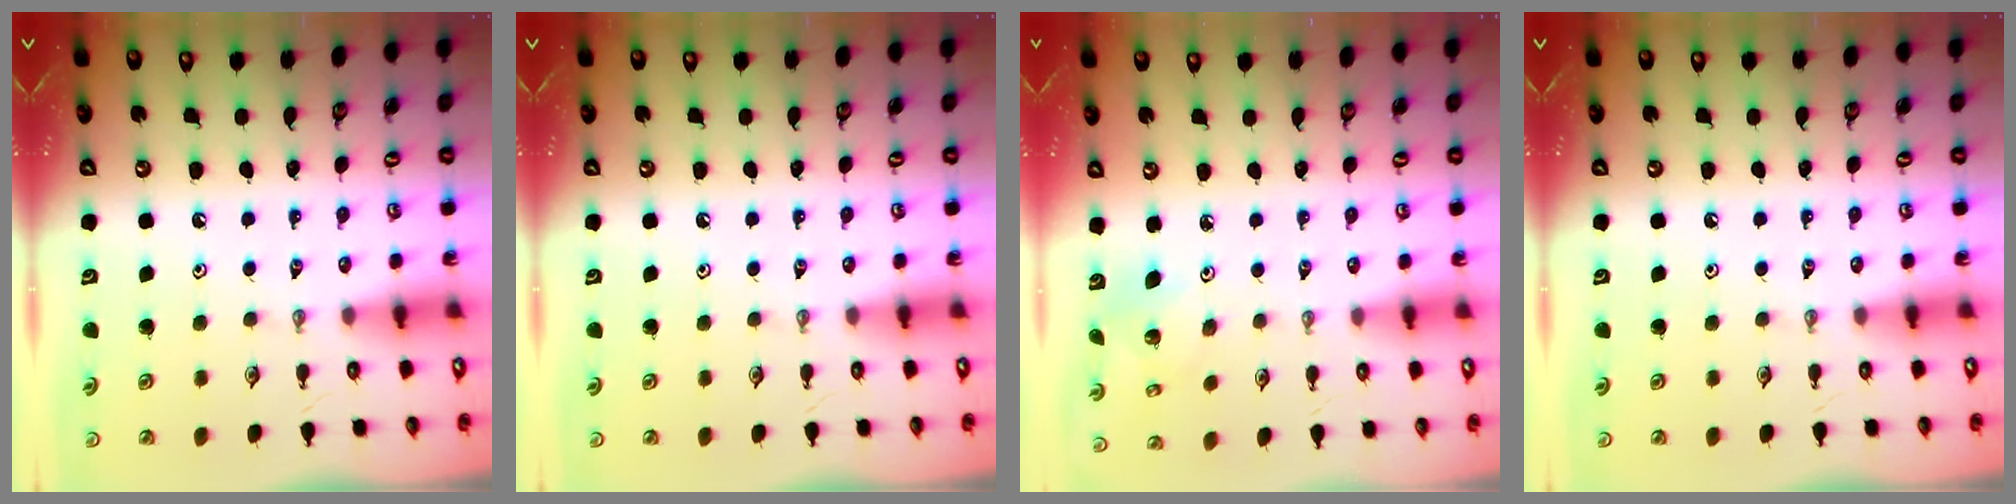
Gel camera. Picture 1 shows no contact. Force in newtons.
{"total": 0.0}
{"total": 3.9, "press": 3.9, "slide": 0.3}
{"total": 0.0}